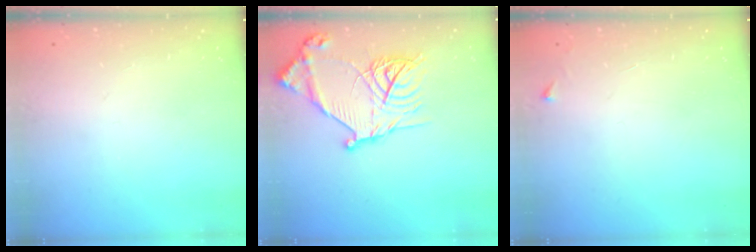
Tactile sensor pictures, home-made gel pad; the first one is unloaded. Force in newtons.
{"total": 18.8, "press": 18.7, "slide": 2.0}
{"total": 2.6, "press": 2.6, "slide": 0.3}